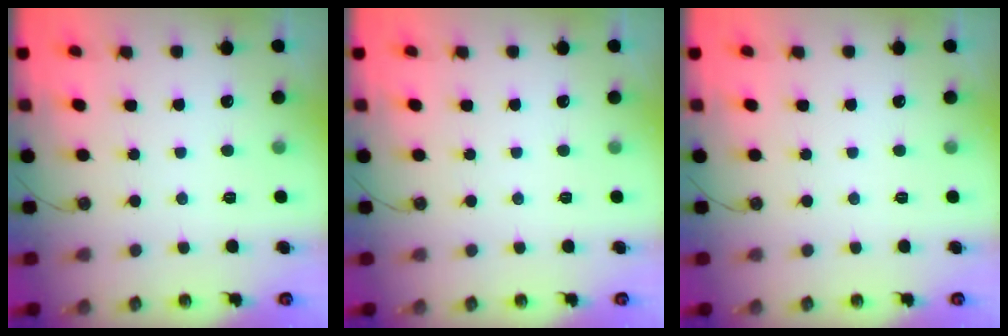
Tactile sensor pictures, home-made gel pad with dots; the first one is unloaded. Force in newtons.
{"total": 0.0}
{"total": 0.0}